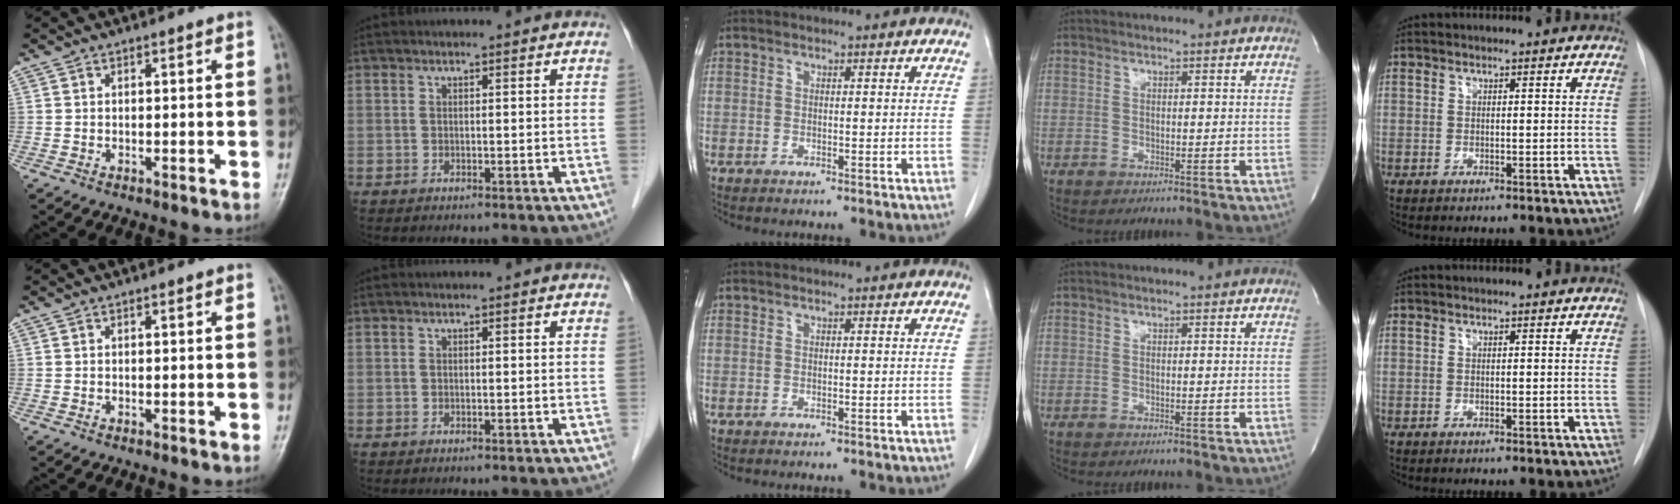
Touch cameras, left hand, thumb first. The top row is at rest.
{}